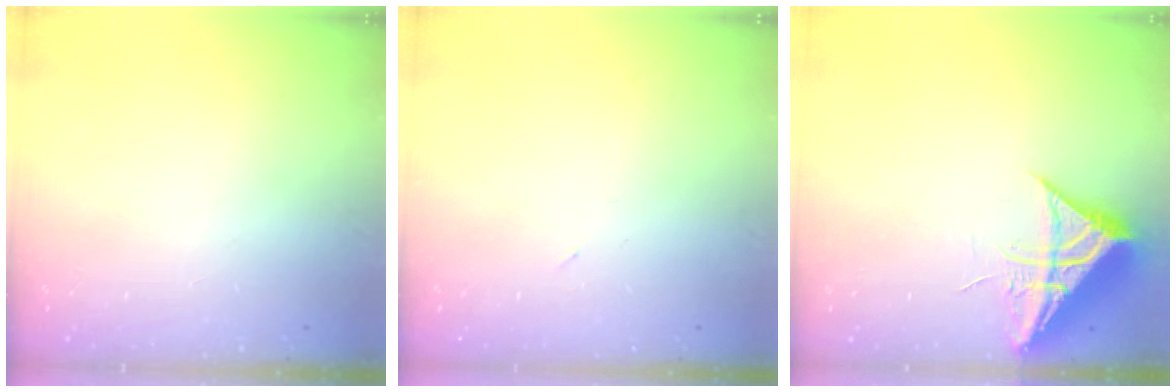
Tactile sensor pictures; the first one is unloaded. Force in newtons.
{"total": 2.4, "press": 2.3, "slide": 0.8}
{"total": 10.0, "press": 9.9, "slide": 1.0}